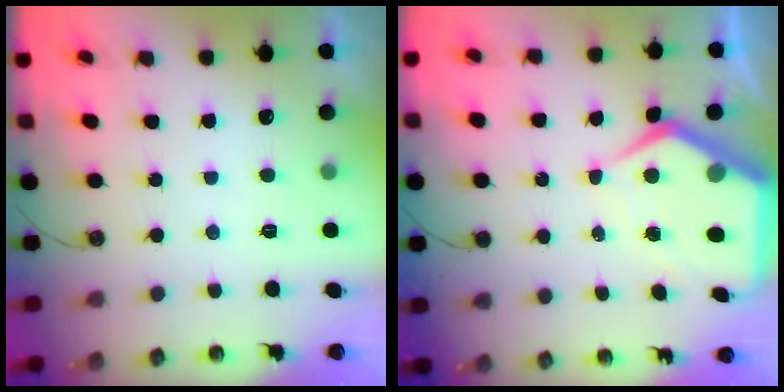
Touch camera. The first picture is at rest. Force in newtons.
{"total": 10.3, "press": 10.2, "slide": 1.0}